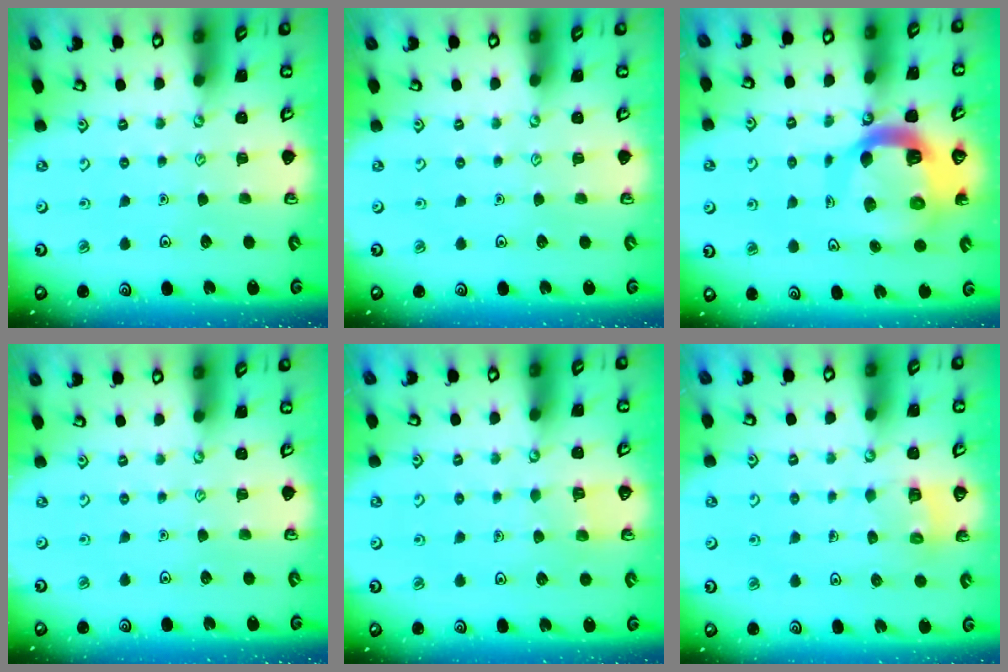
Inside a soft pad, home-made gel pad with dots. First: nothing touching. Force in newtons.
{"total": 0.0}
{"total": 14.8, "press": 14.6, "slide": 1.8}
{"total": 0.0}
{"total": 2.6, "press": 2.6, "slide": 0.2}
{"total": 3.2, "press": 3.2, "slide": 0.2}